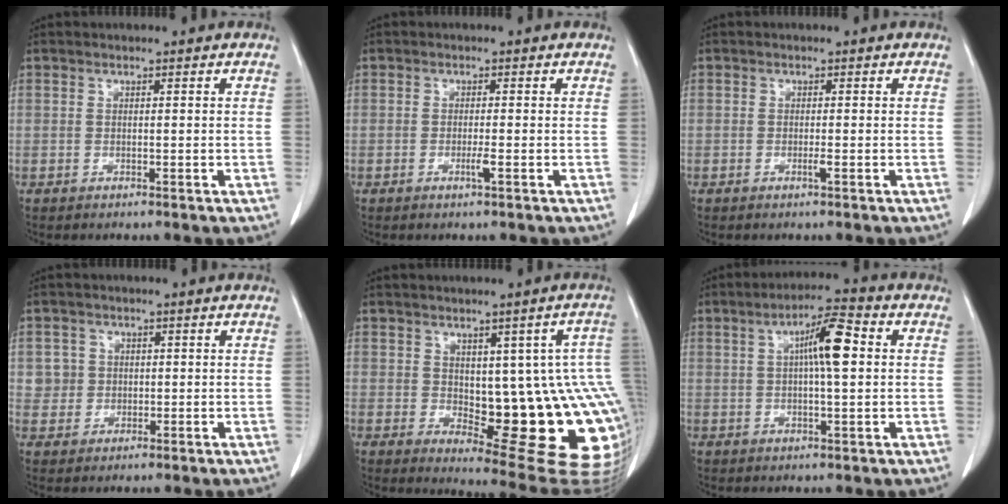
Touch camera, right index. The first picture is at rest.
{"total": 1.3, "force": [-0.5, -0.1, 1.2], "torque": [-0.023, -0.001, -0.008]}
{"total": 0.6, "force": [-0.2, -0.1, 0.5], "torque": [-0.009, 0.001, -0.002]}
{"total": 2.8, "force": [0.6, 2.8, -0.1], "torque": [0.016, 0.005, 0.010]}
{"total": 17.7, "force": [-1.4, 6.3, 16.5], "torque": [-0.126, 0.016, 0.007]}
{"total": 7.6, "force": [1.5, 1.0, 7.4], "torque": [-0.125, 0.016, 0.020]}